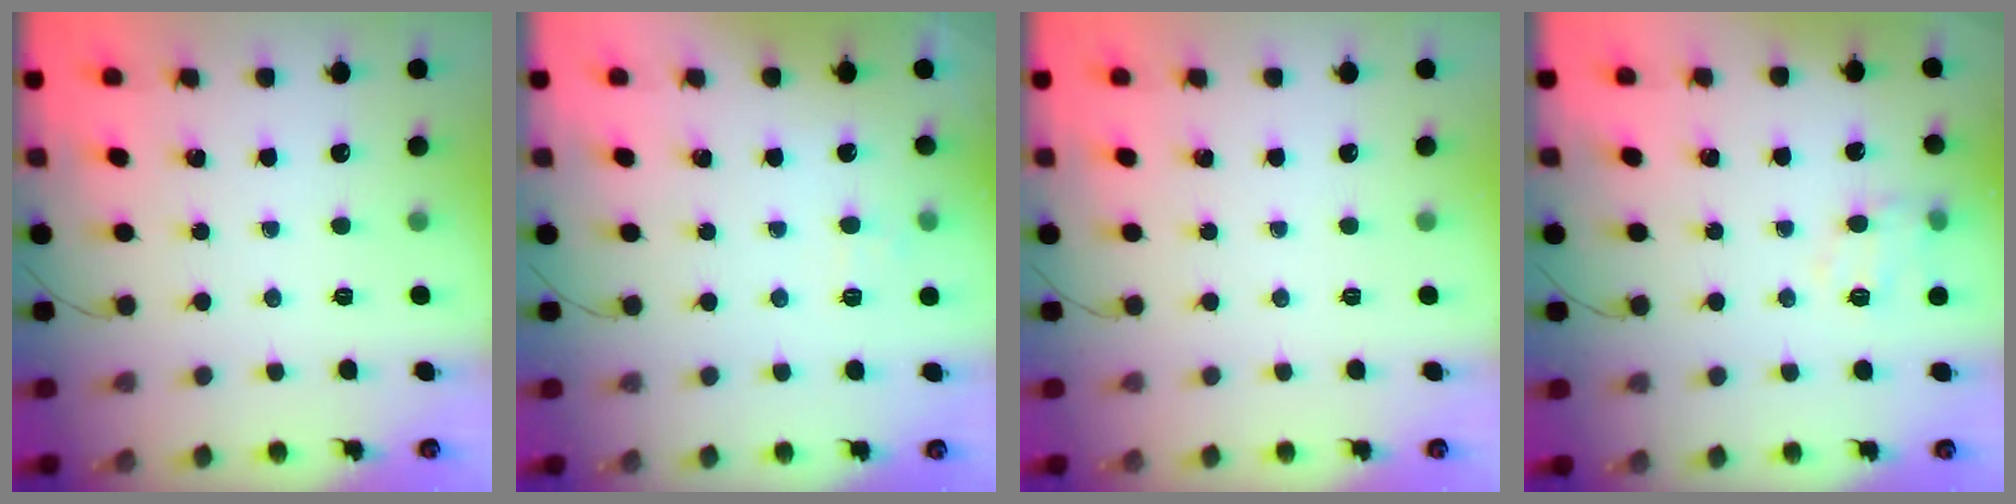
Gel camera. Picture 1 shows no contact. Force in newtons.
{"total": 3.9, "press": 3.4, "slide": 1.9}
{"total": 0.0}
{"total": 7.3, "press": 7.3, "slide": 1.0}